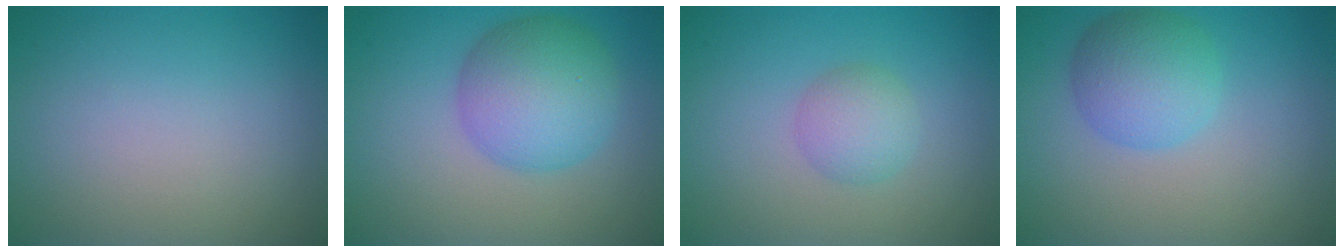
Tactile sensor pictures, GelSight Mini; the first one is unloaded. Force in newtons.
{"total": 6.5, "press": 6.5, "slide": 0.2}
{"total": 2.4, "press": 2.4, "slide": 0.0}
{"total": 4.5, "press": 4.5, "slide": 0.2}